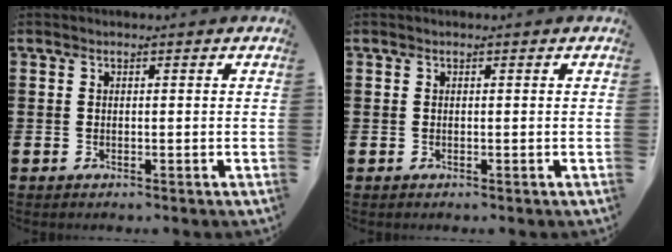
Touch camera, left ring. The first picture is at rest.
{"total": 0.0}